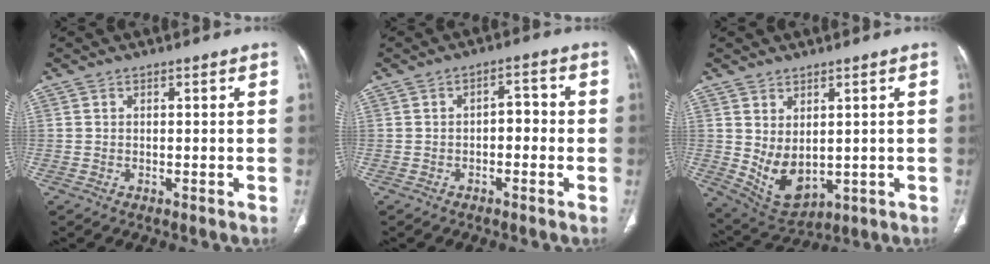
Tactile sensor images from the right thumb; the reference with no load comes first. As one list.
[{"total": 3.7, "force": [-0.8, 2.2, 2.8], "torque": [-0.024, 0.018, -0.018]}, {"total": 8.4, "force": [0.5, 5.3, 6.5], "torque": [-0.102, -0.013, 0.041]}]